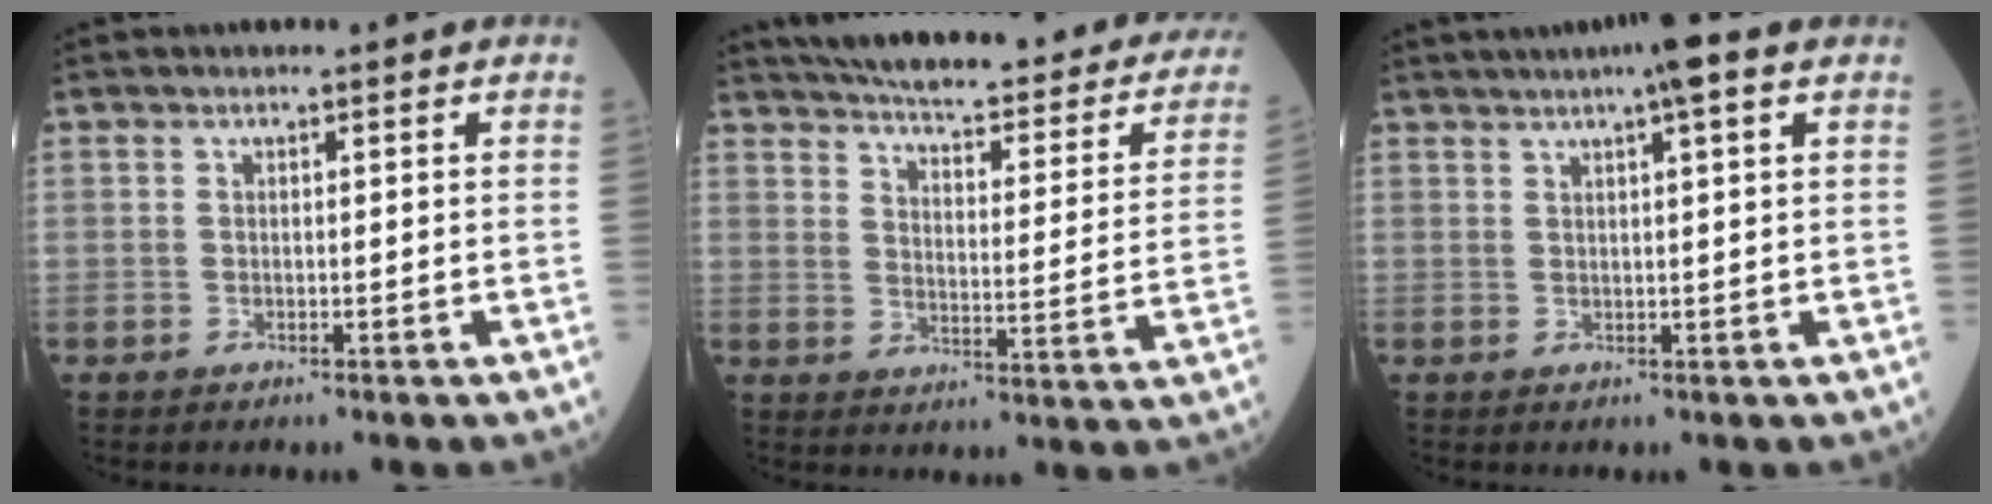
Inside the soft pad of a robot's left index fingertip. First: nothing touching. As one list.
[{"total": 29.4, "force": [25.1, 6.4, 14.0], "torque": [-0.199, -0.043, 0.294]}, {"total": 5.9, "force": [3.8, -0.1, 4.5], "torque": [-0.069, 0.025, 0.057]}]